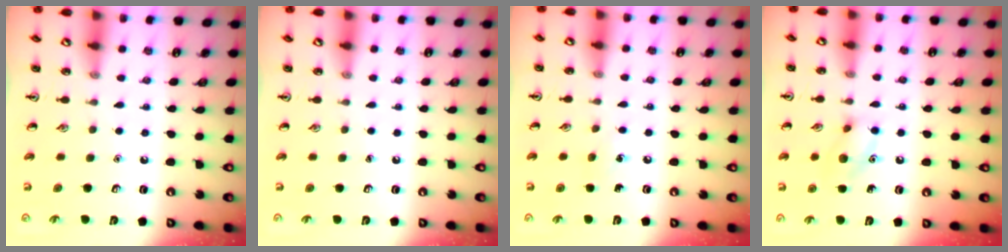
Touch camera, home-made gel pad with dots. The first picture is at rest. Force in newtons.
{"total": 0.0}
{"total": 4.9, "press": 4.6, "slide": 1.7}
{"total": 8.6, "press": 8.6, "slide": 0.7}